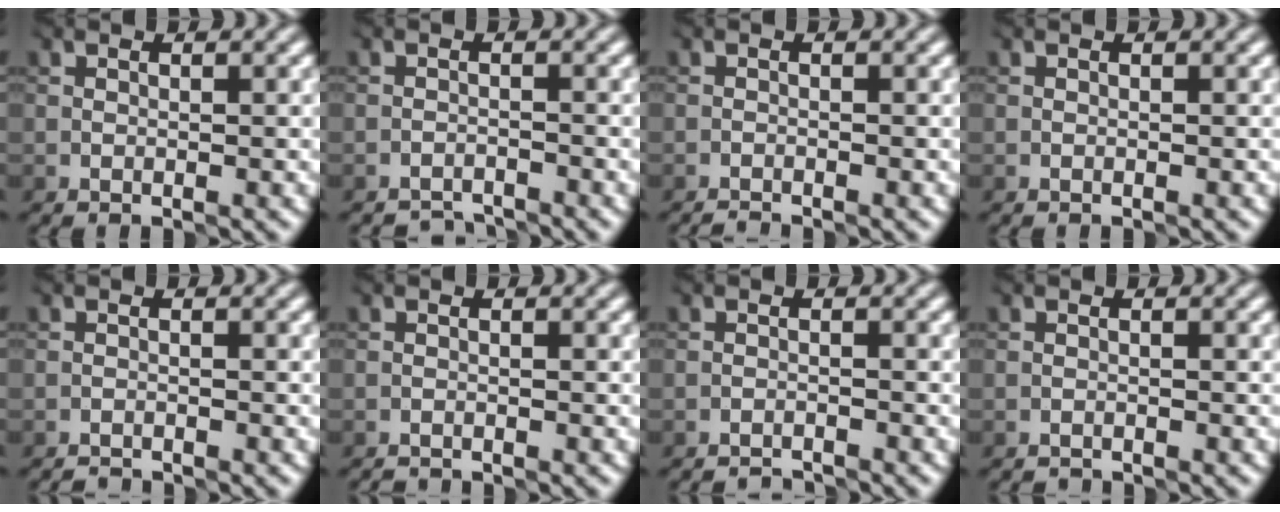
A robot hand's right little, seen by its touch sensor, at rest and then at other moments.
{"total": 2.7, "force": [-2.7, 0.3, 0.2], "torque": [0.000, -0.003, -0.052]}
{"total": 1.3, "force": [-1.2, -0.1, 0.1], "torque": [0.000, -0.004, -0.029]}
{"total": 0.0}
{"total": 1.4, "force": [-1.4, 0.0, 0.0], "torque": [0.002, -0.004, -0.032]}
{"total": 1.1, "force": [-1.1, 0.0, 0.0], "torque": [0.000, -0.005, -0.025]}
{"total": 2.1, "force": [-2.1, 0.1, 0.2], "torque": [0.000, -0.005, -0.042]}
{"total": 1.0, "force": [-0.9, 0.0, -0.1], "torque": [0.002, -0.003, -0.023]}